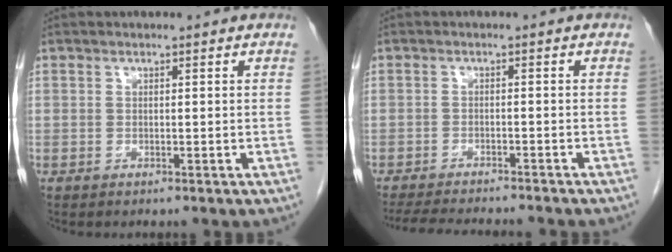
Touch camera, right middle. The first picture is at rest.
{"total": 12.2, "force": [-11.0, 1.5, 5.1], "torque": [-0.075, -0.016, -0.150]}